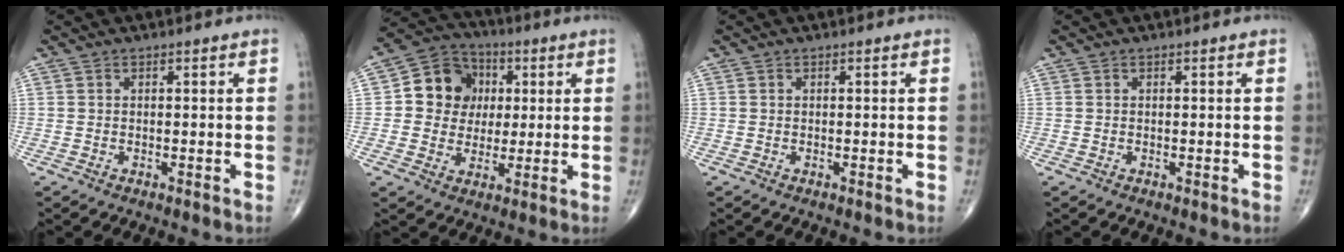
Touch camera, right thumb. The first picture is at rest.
{"total": 9.5, "force": [1.5, 8.1, 4.7], "torque": [-0.047, 0.007, 0.017]}
{"total": 0.0}
{"total": 0.0}